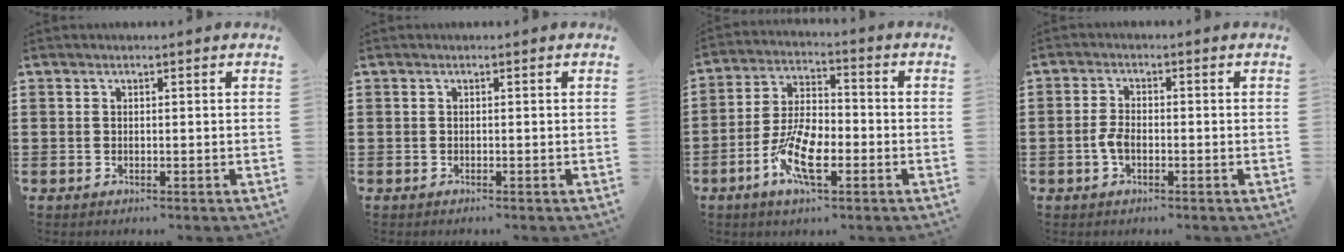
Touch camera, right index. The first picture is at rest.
{"total": 0.0}
{"total": 9.3, "force": [-3.9, 3.9, 7.5], "torque": [-0.168, -0.003, -0.076]}
{"total": 2.9, "force": [-1.0, 1.5, 2.3], "torque": [-0.066, -0.005, -0.024]}